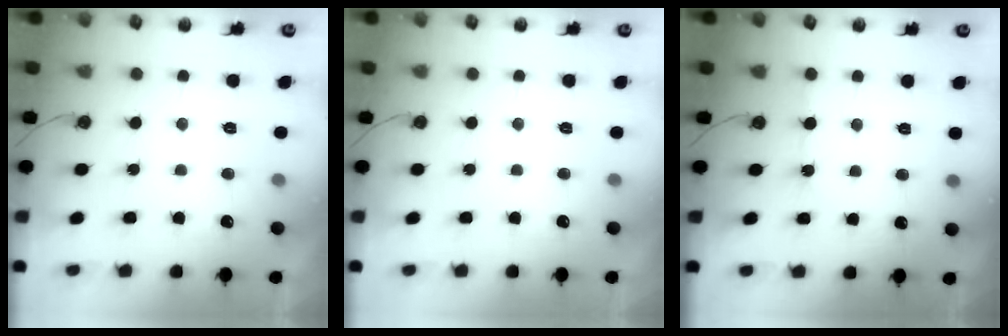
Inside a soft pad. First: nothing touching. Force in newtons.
{"total": 0.0}
{"total": 2.3, "press": 2.3, "slide": 0.4}